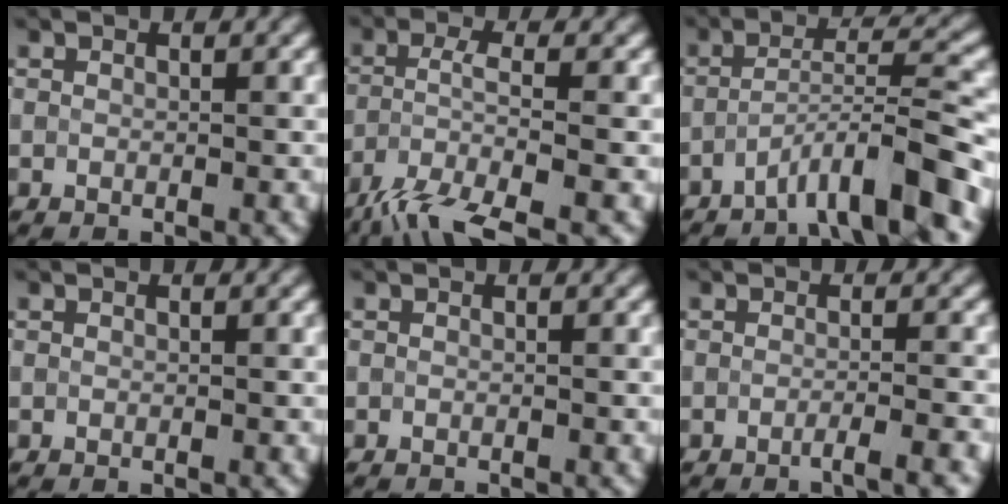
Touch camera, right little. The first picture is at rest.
{"total": 6.4, "force": [-4.4, 1.1, 4.5], "torque": [-0.082, -0.007, -0.092]}
{"total": 7.3, "force": [-4.8, 0.8, 5.4], "torque": [-0.084, 0.016, -0.086]}
{"total": 0.0}
{"total": 0.6, "force": [-0.6, 0.0, -0.1], "torque": [0.002, -0.006, -0.011]}
{"total": 2.6, "force": [-1.6, 0.5, 2.0], "torque": [-0.019, 0.001, -0.039]}